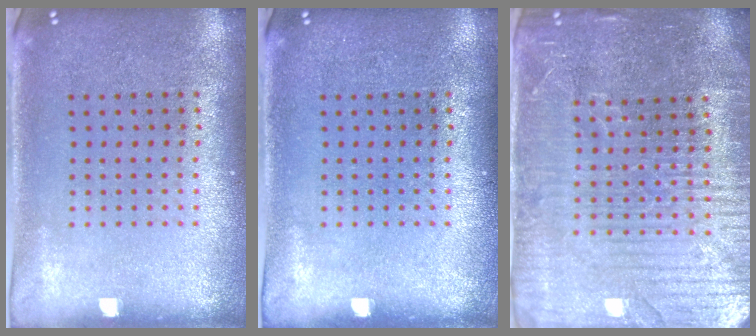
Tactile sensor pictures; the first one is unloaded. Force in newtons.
{"total": 0.0}
{"total": 4.8, "press": 4.5, "slide": 1.7}